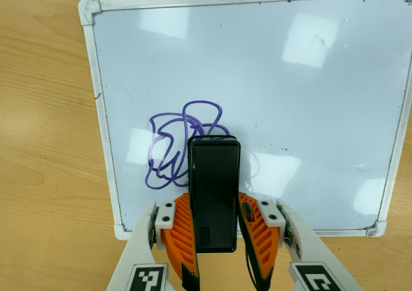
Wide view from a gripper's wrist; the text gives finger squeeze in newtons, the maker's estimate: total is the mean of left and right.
{"total": 4.6, "left": 3.2, "right": 6.0}